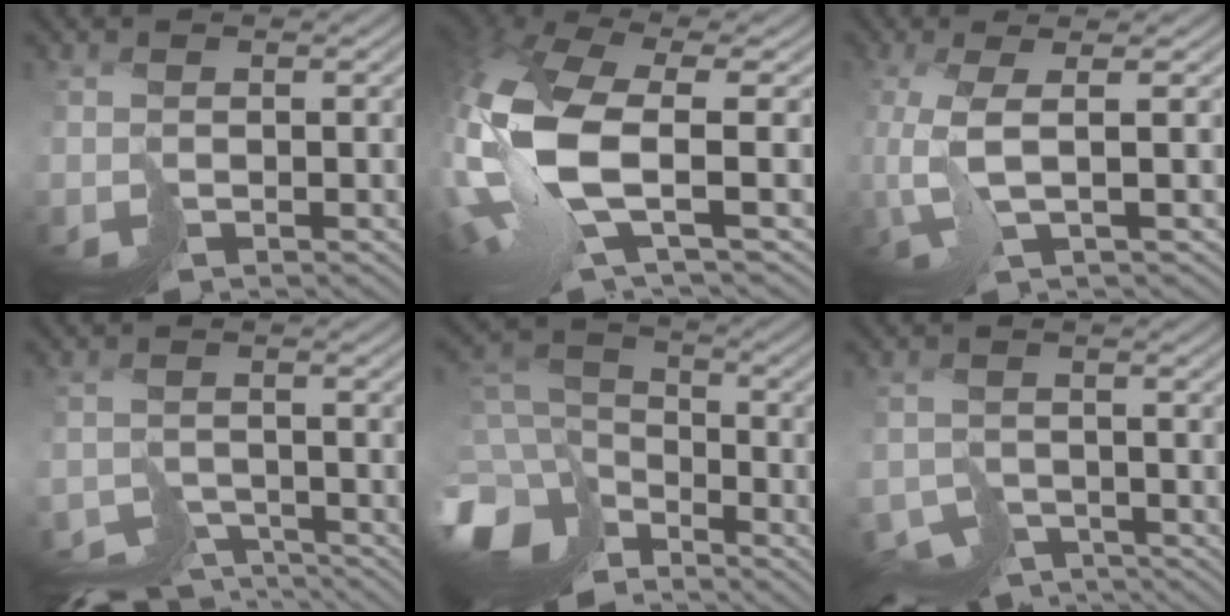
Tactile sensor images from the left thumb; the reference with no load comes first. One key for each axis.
{"total": 13.2, "fx": -0.7, "fy": 4.5, "fz": 12.4, "tx": -0.305, "ty": -0.009, "tz": -0.011}
{"total": 4.5, "fx": 0.0, "fy": 0.4, "fz": 4.5, "tx": -0.084, "ty": 0.010, "tz": -0.007}
{"total": 6.1, "fx": -5.6, "fy": 1.8, "fz": 1.6, "tx": -0.016, "ty": -0.012, "tz": -0.090}
{"total": 12.7, "fx": -8.5, "fy": 7.4, "fz": 5.9, "tx": -0.174, "ty": -0.022, "tz": -0.157}
{"total": 5.8, "fx": -5.1, "fy": 2.6, "fz": 1.2, "tx": -0.006, "ty": -0.014, "tz": -0.083}